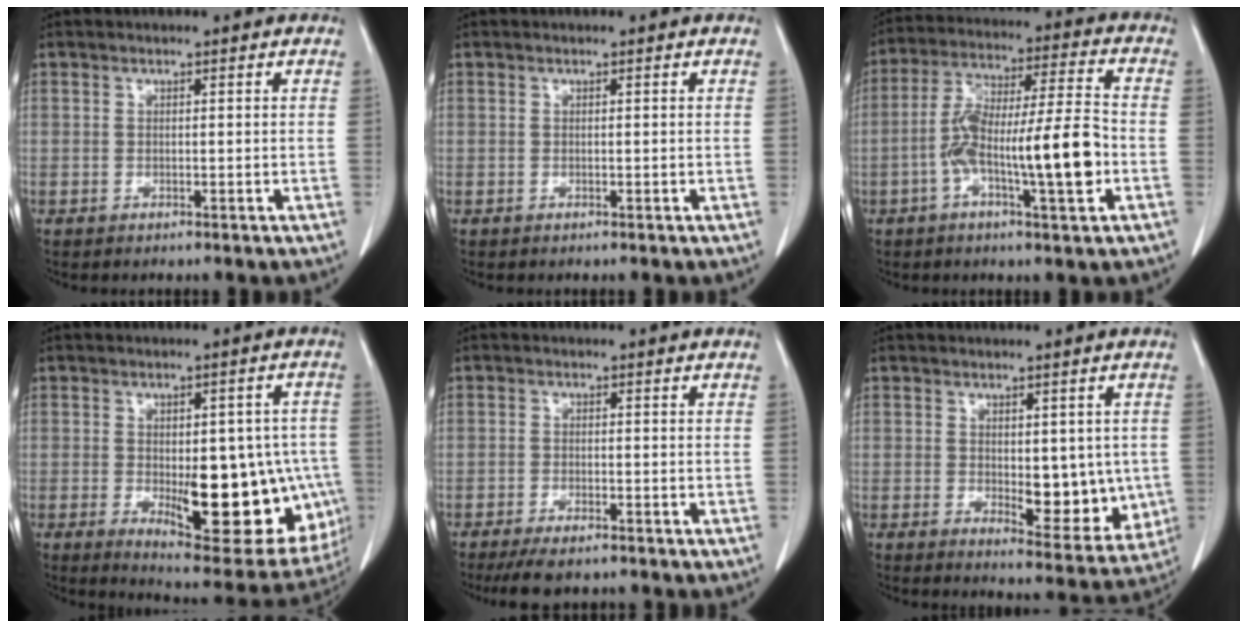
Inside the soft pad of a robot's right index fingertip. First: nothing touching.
{"total": 0.0}
{"total": 14.3, "force": [-3.8, 1.6, 13.7], "torque": [-0.243, 0.014, -0.067]}
{"total": 18.8, "force": [-3.7, 7.5, 16.8], "torque": [-0.169, 0.008, -0.021]}
{"total": 5.7, "force": [-4.7, 1.3, 2.8], "torque": [-0.043, -0.010, -0.076]}
{"total": 8.7, "force": [-0.5, 4.2, 7.6], "torque": [-0.079, -0.016, 0.005]}